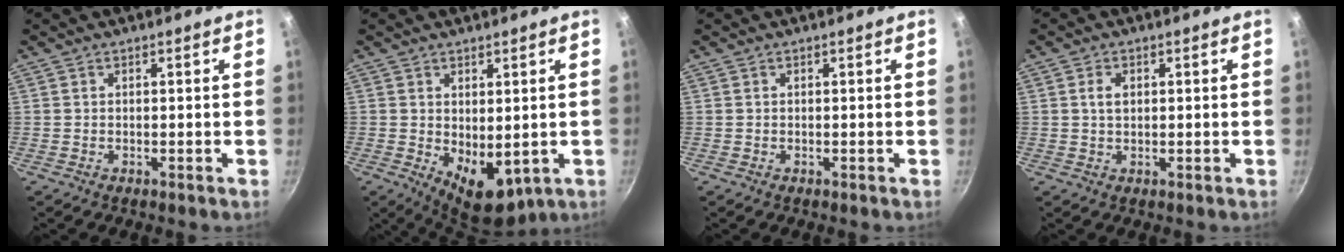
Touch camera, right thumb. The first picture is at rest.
{"total": 8.3, "force": [0.1, 5.0, 6.6], "torque": [-0.073, -0.022, 0.018]}
{"total": 0.0}
{"total": 2.6, "force": [0.6, 1.7, 1.9], "torque": [-0.029, 0.001, 0.012]}